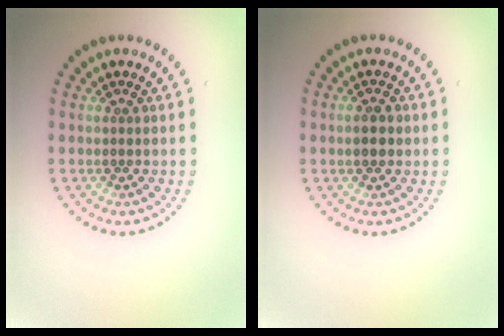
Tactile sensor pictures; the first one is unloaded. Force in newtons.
{"total": 1.6, "press": 1.6, "slide": 0.1}